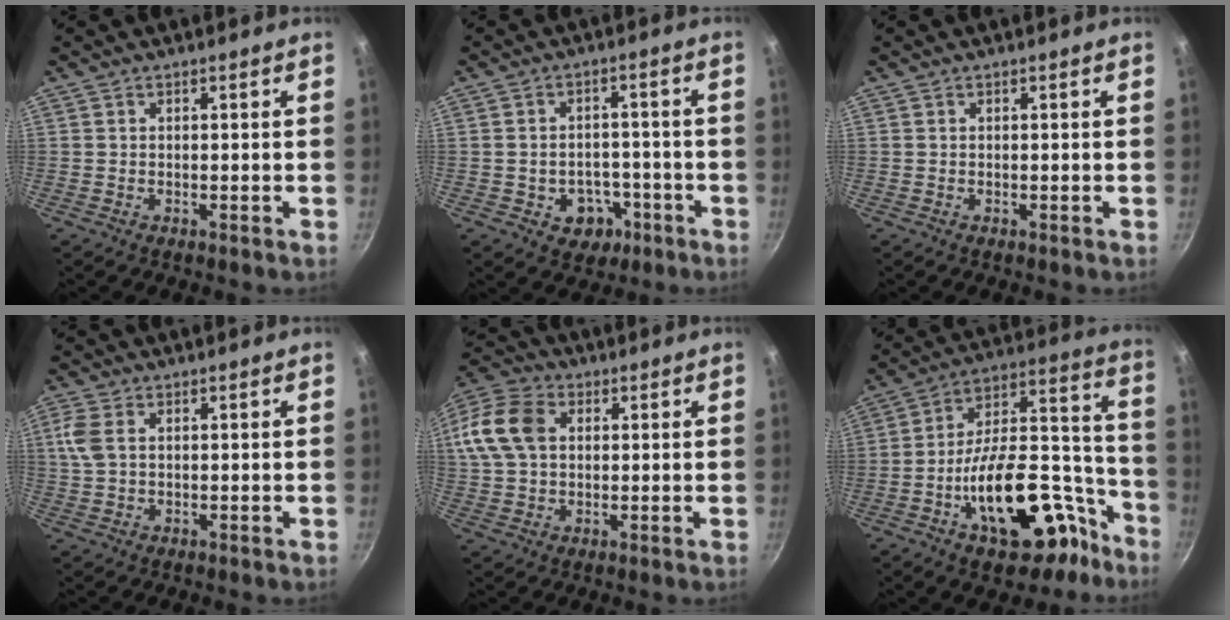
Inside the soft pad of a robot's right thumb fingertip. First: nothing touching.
{"total": 6.8, "force": [-2.8, 5.4, 3.0], "torque": [-0.012, 0.029, -0.025]}
{"total": 0.0}
{"total": 4.8, "force": [1.1, 3.0, 3.5], "torque": [-0.081, 0.007, 0.022]}
{"total": 15.3, "force": [3.2, 11.1, 10.0], "torque": [-0.213, 0.025, 0.049]}
{"total": 25.8, "force": [-12.6, 13.1, 18.3], "torque": [-0.218, 0.105, -0.186]}